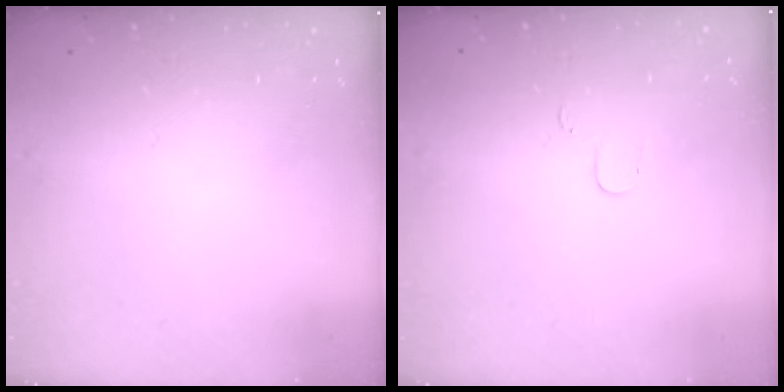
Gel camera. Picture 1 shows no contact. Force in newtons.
{"total": 3.5, "press": 3.5, "slide": 0.4}